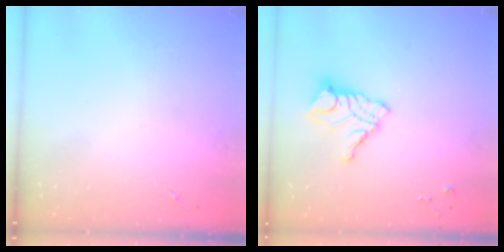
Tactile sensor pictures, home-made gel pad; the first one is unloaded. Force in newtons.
{"total": 13.4, "press": 13.3, "slide": 1.2}